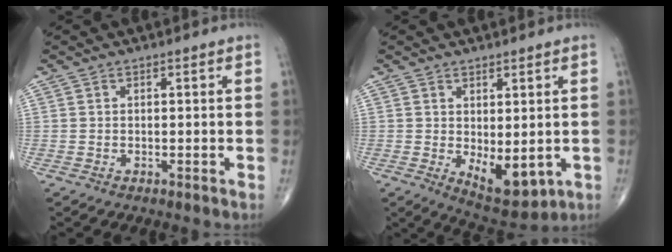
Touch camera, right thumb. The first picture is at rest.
{"total": 8.0, "force": [-1.0, 3.7, 7.0], "torque": [-0.082, -0.014, 0.003]}